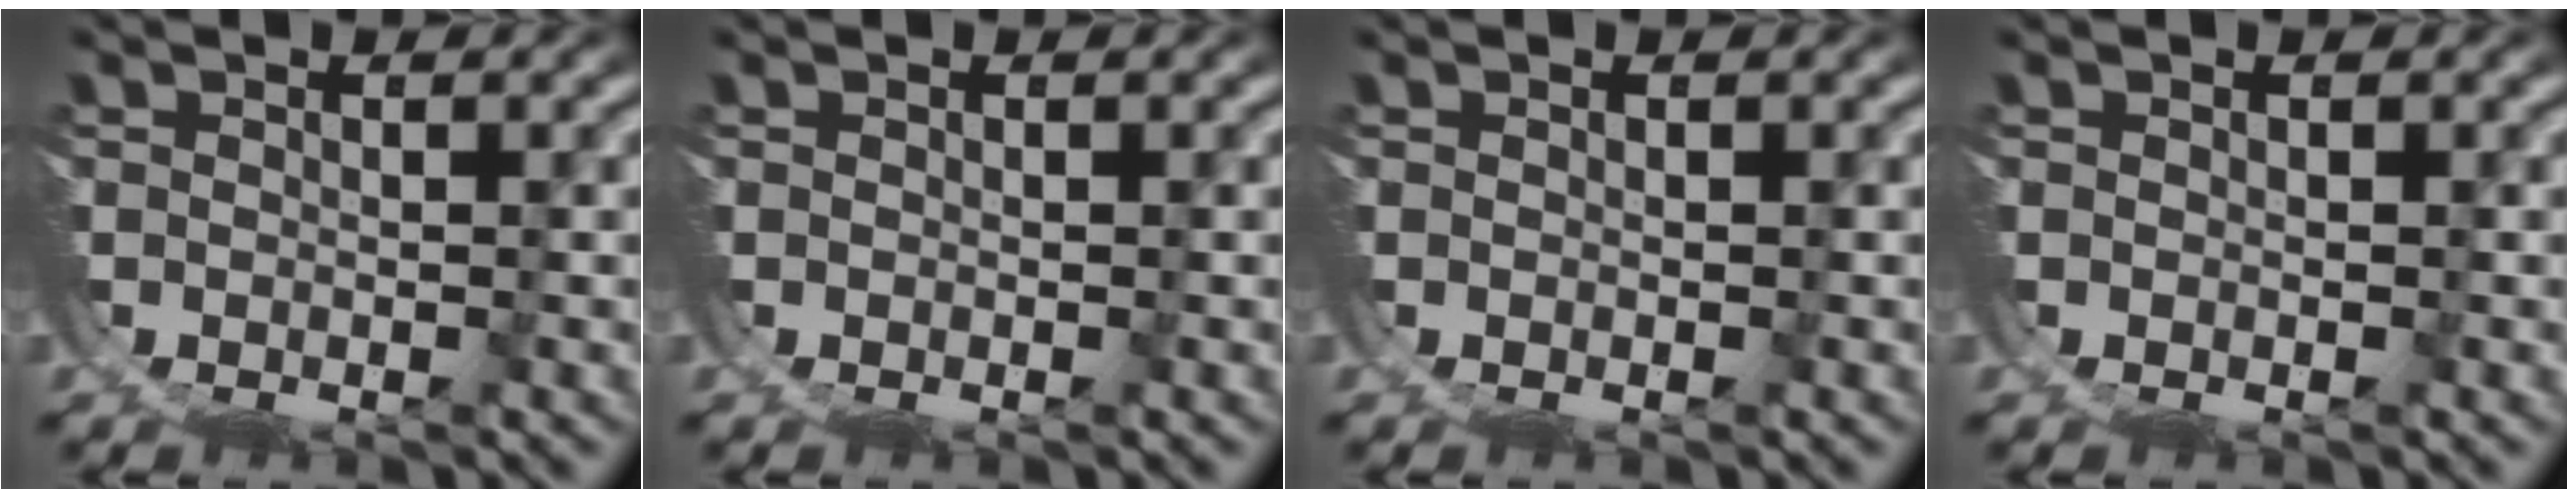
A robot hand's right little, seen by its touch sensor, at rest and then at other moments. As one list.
[{"total": 0.0}, {"total": 0.0}, {"total": 0.0}]